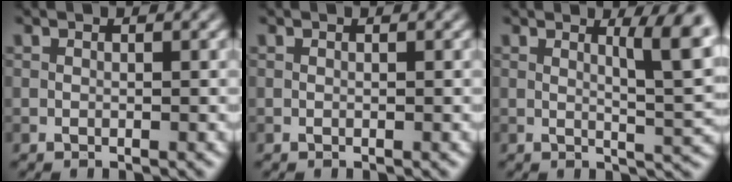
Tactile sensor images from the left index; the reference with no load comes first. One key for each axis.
{"total": 0.0}
{"total": 5.3, "fx": 1.5, "fy": 1.0, "fz": 4.9, "tx": -0.061, "ty": -0.003, "tz": 0.026}